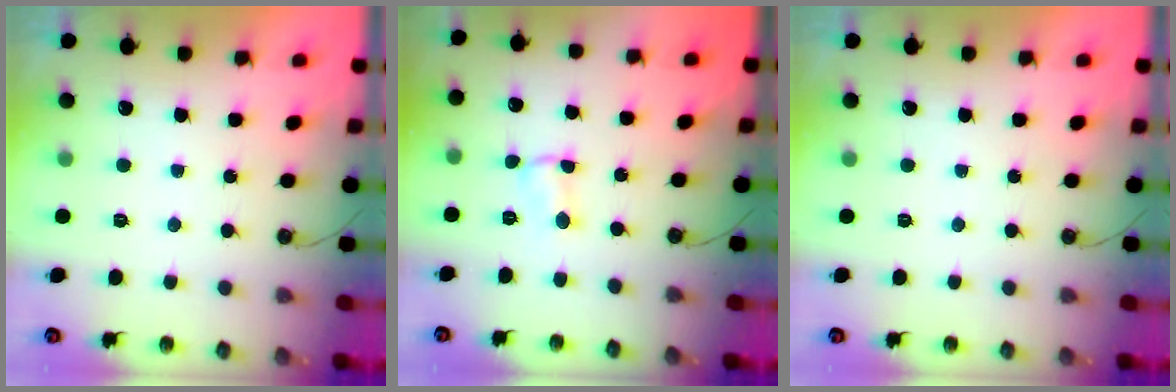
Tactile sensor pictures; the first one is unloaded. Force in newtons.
{"total": 3.5, "press": 1.5, "slide": 3.1}
{"total": 0.0}